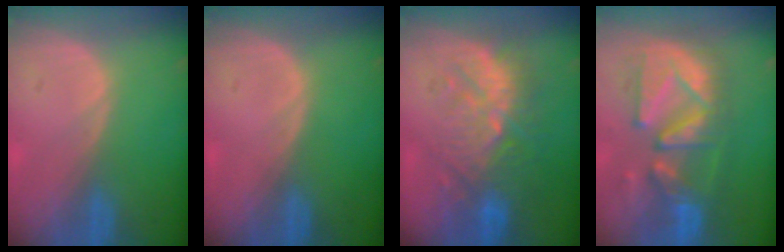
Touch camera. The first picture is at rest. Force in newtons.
{"total": 0.0}
{"total": 9.8, "press": 9.5, "slide": 2.3}
{"total": 11.4, "press": 10.8, "slide": 3.7}